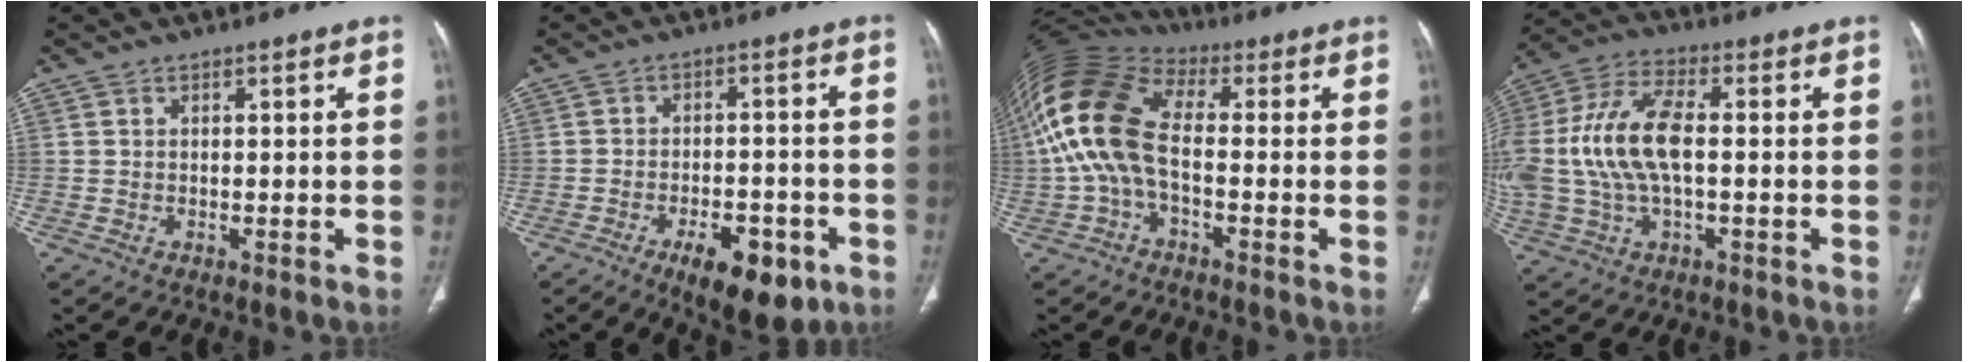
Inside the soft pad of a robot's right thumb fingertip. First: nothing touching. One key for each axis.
{"total": 11.3, "fx": -5.6, "fy": 5.2, "fz": 8.3, "tx": -0.101, "ty": 0.021, "tz": -0.073}
{"total": 15.6, "fx": -0.8, "fy": 8.6, "fz": 13.0, "tx": -0.276, "ty": 0.038, "tz": -0.027}
{"total": 17.5, "fx": 0.0, "fy": 8.7, "fz": 15.2, "tx": -0.352, "ty": 0.025, "tz": 0.000}